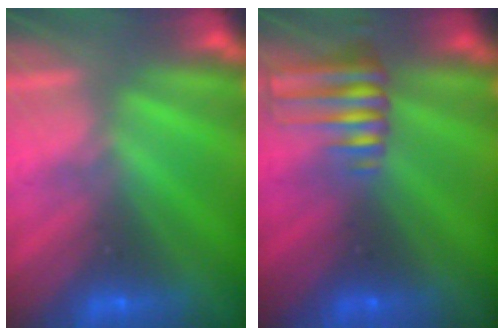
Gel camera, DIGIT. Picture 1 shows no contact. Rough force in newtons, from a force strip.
{"total": 8.4}